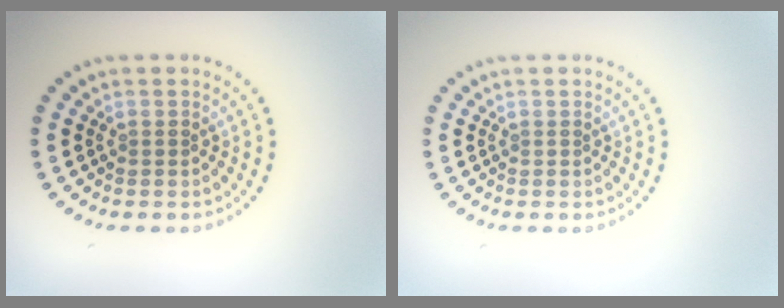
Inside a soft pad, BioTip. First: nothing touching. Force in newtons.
{"total": 0.0}